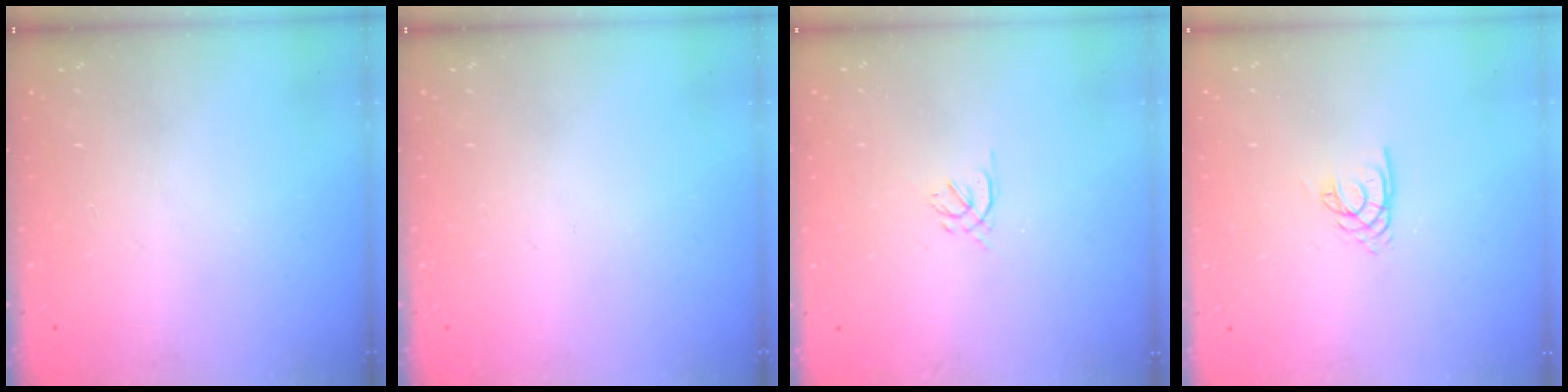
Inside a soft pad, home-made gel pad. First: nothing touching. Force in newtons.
{"total": 0.0}
{"total": 1.6, "press": 1.5, "slide": 0.5}
{"total": 2.1, "press": 2.1, "slide": 0.1}